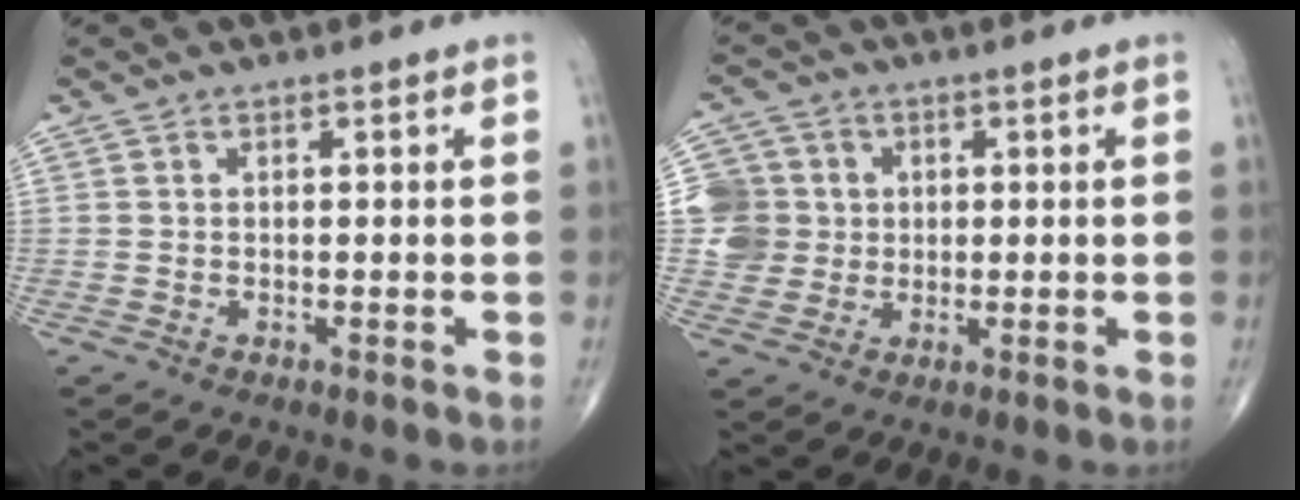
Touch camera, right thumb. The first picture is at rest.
{"total": 8.0, "force": [0.8, 7.8, 1.6], "torque": [-0.003, 0.008, 0.013]}